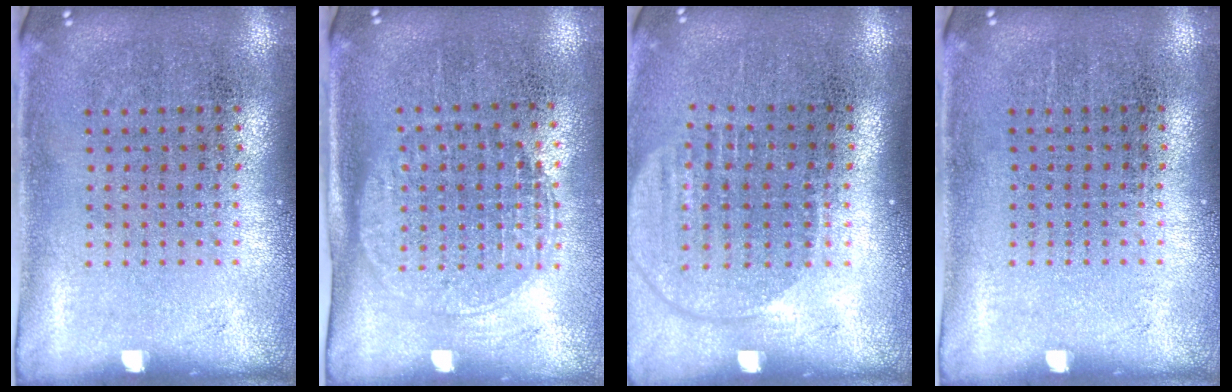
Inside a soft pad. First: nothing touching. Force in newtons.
{"total": 1.5, "press": 1.3, "slide": 0.8}
{"total": 1.6, "press": 1.4, "slide": 0.8}
{"total": 0.0}